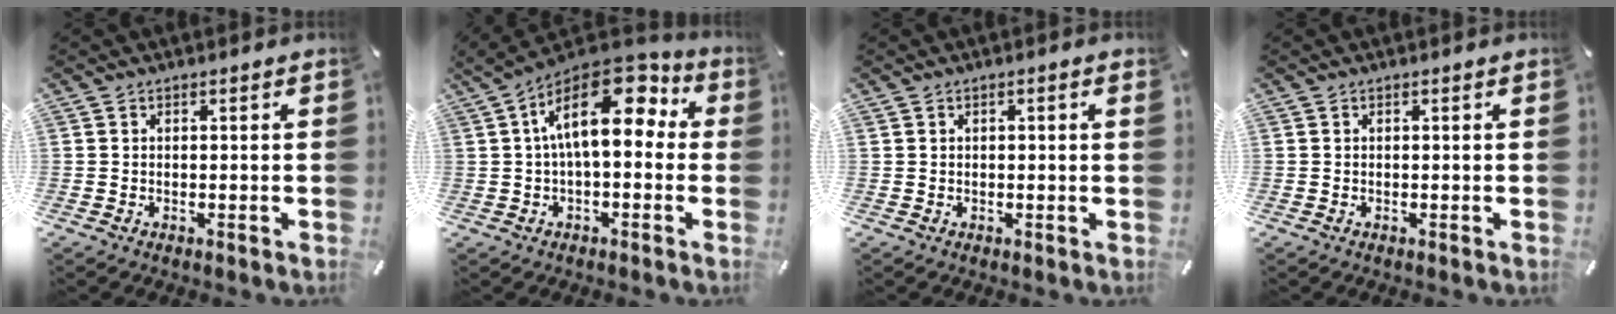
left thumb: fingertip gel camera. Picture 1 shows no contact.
{"total": 17.3, "force": [4.6, 8.9, 14.1], "torque": [-0.239, -0.025, 0.075]}
{"total": 0.9, "force": [0.2, 0.1, 0.9], "torque": [-0.016, 0.000, 0.003]}
{"total": 0.0}